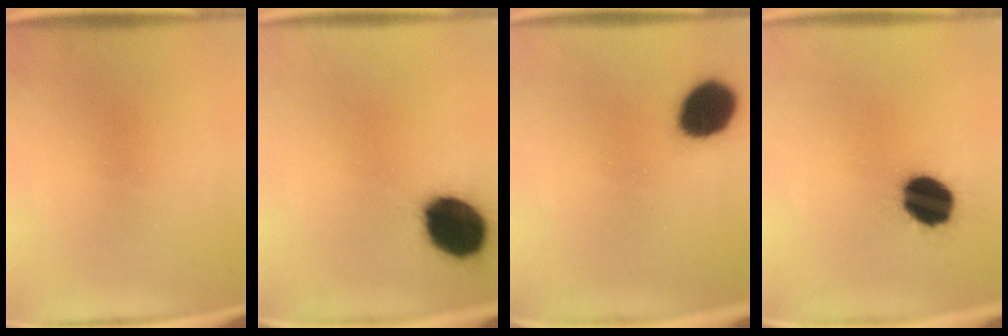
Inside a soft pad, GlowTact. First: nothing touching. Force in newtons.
{"total": 16.0}
{"total": 12.4}
{"total": 13.6}